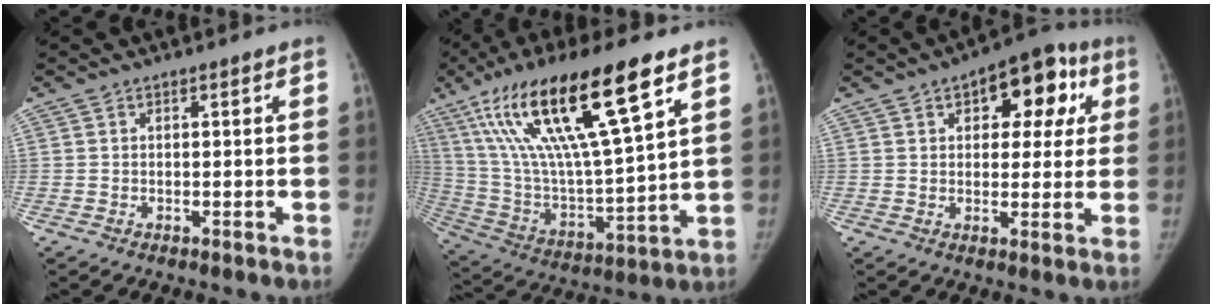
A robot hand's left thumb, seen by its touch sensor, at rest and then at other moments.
{"total": 28.4, "force": [13.7, 6.3, 24.1], "torque": [-0.471, -0.019, 0.252]}
{"total": 13.3, "force": [5.1, 7.3, 9.9], "torque": [-0.072, 0.011, 0.062]}